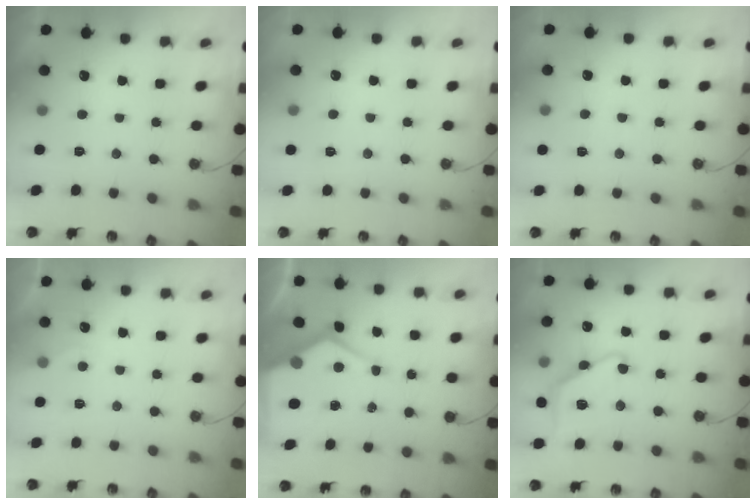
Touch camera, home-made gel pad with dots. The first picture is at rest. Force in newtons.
{"total": 3.5, "press": 3.5, "slide": 0.2}
{"total": 2.9, "press": 2.9, "slide": 0.4}
{"total": 3.6, "press": 3.6, "slide": 0.5}
{"total": 11.6, "press": 11.5, "slide": 1.3}
{"total": 12.2, "press": 12.2, "slide": 0.6}